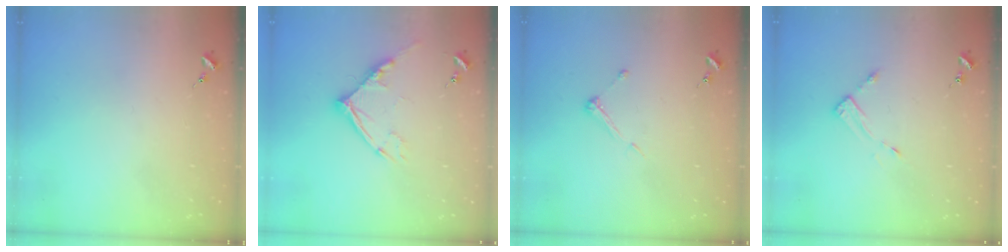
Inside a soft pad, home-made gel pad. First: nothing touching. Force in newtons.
{"total": 10.7, "press": 10.6, "slide": 1.1}
{"total": 5.7, "press": 5.7, "slide": 0.4}
{"total": 3.2, "press": 3.2, "slide": 0.3}